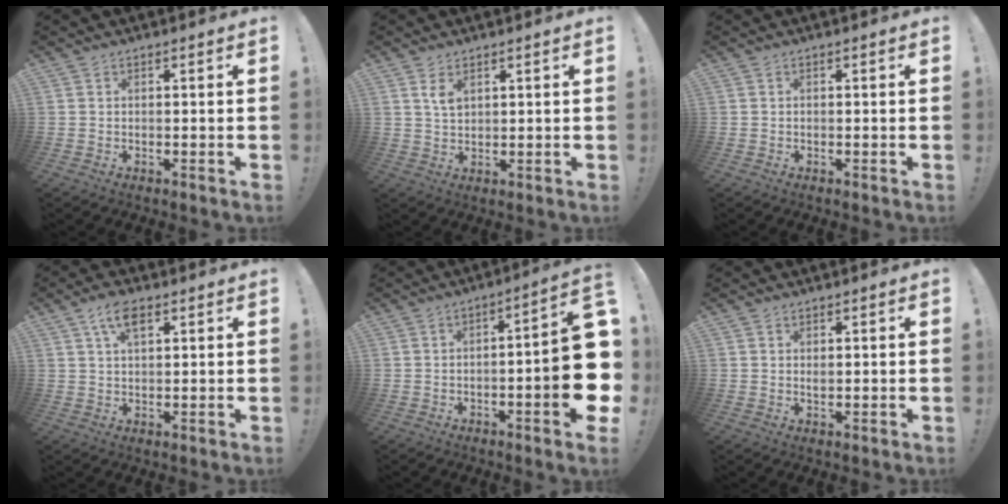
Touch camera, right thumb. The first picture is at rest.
{"total": 4.1, "force": [2.1, 2.3, 2.6], "torque": [-0.041, -0.010, 0.036]}
{"total": 0.0}
{"total": 6.3, "force": [3.0, 3.0, 4.7], "torque": [-0.082, 0.000, 0.053]}
{"total": 15.9, "force": [-1.9, 3.3, 15.4], "torque": [-0.200, 0.001, -0.023]}
{"total": 1.0, "force": [0.6, 0.6, 0.5], "torque": [0.003, -0.004, 0.008]}